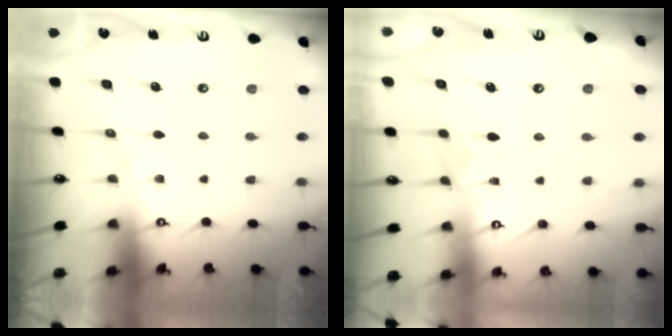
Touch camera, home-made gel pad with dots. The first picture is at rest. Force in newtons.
{"total": 1.2, "press": 1.1, "slide": 0.5}